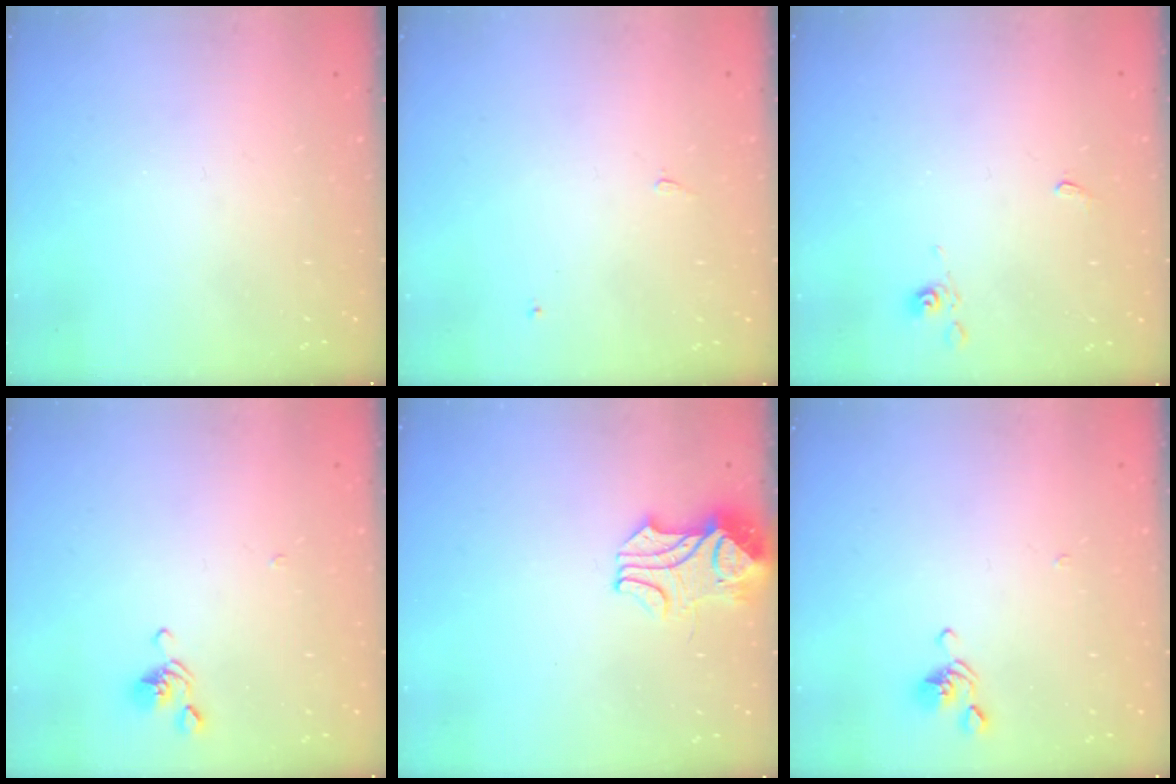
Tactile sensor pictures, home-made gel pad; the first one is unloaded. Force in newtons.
{"total": 0.0}
{"total": 2.6, "press": 2.6, "slide": 0.5}
{"total": 2.6, "press": 2.6, "slide": 0.6}
{"total": 2.4, "press": 2.2, "slide": 1.0}
{"total": 2.6, "press": 2.6, "slide": 0.6}